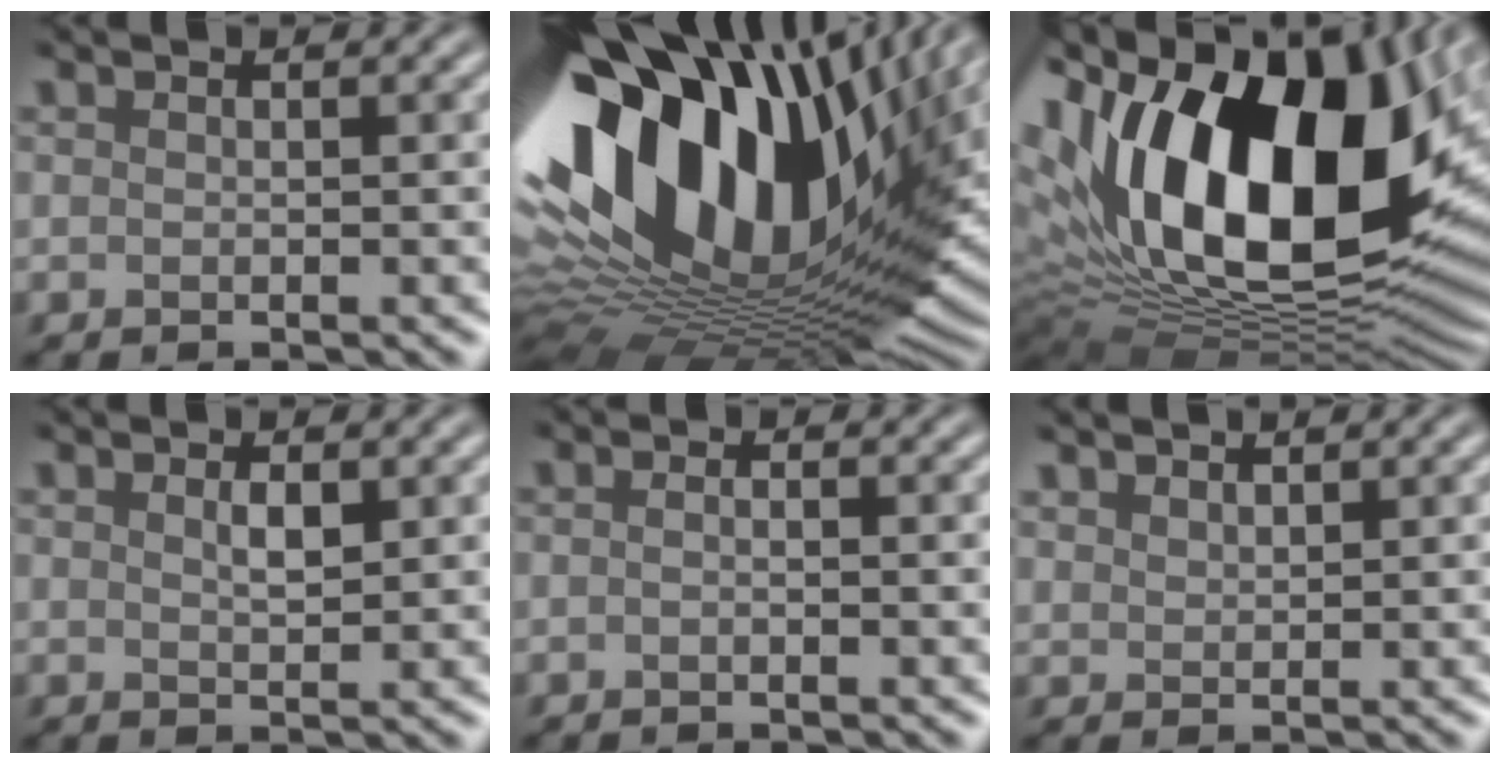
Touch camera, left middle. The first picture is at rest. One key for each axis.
{"total": 18.8, "fx": 5.7, "fy": 9.0, "fz": 15.5, "tx": -0.274, "ty": -0.009, "tz": 0.128}
{"total": 18.6, "fx": 4.2, "fy": 10.9, "fz": 14.6, "tx": -0.285, "ty": -0.002, "tz": 0.090}
{"total": 0.8, "fx": 0.5, "fy": -0.1, "fz": 0.6, "tx": -0.016, "ty": 0.010, "tz": 0.018}
{"total": 0.5, "fx": -0.3, "fy": 0.1, "fz": 0.4, "tx": -0.005, "ty": -0.001, "tz": -0.006}
{"total": 1.4, "fx": 1.3, "fy": -0.2, "fz": -0.4, "tx": 0.005, "ty": 0.010, "tz": 0.032}